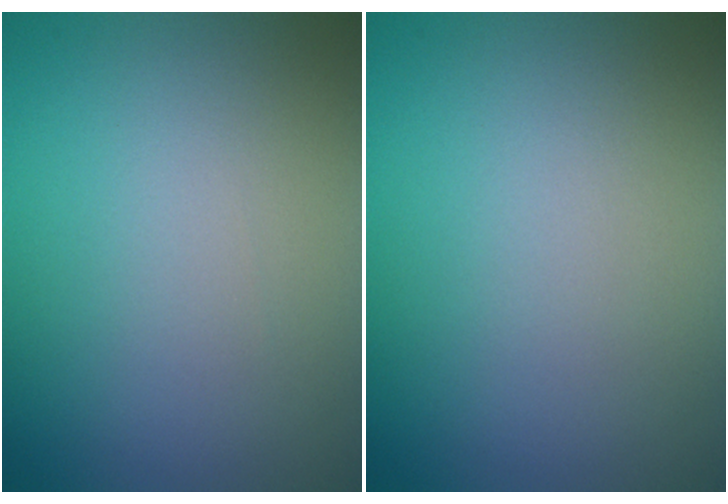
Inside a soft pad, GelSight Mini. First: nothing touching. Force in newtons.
{"total": 0.0}